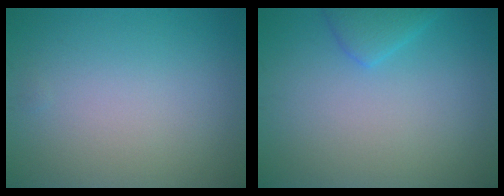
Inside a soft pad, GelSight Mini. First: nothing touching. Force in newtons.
{"total": 2.0, "press": 1.9, "slide": 0.2}